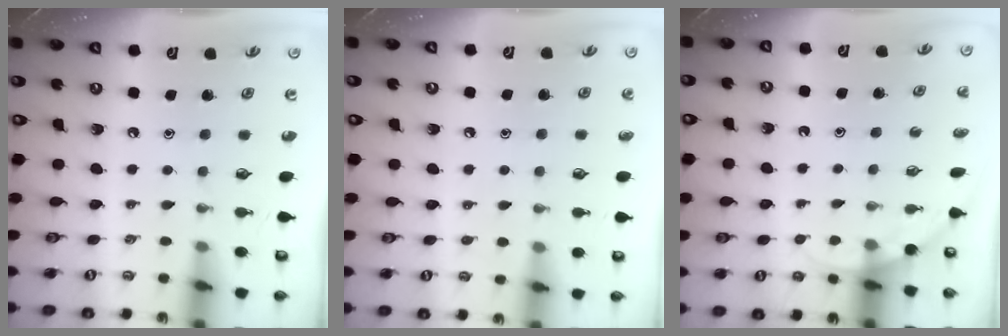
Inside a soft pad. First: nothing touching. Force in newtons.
{"total": 4.9, "press": 4.9, "slide": 0.5}
{"total": 2.8, "press": 2.8, "slide": 0.1}